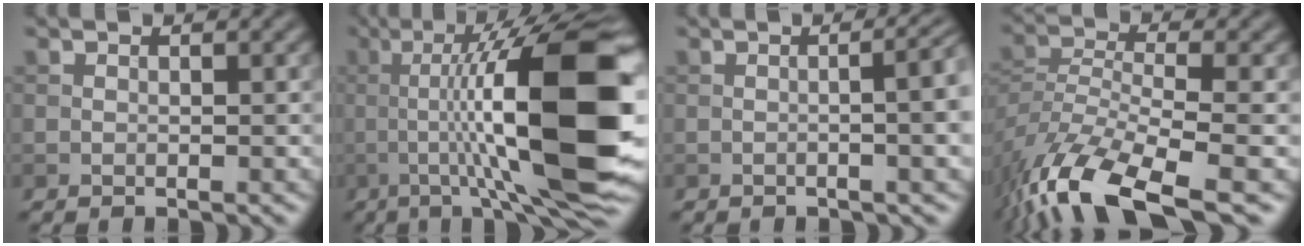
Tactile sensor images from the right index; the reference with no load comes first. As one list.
[{"total": 15.8, "force": [-0.7, 3.0, 15.5], "torque": [-0.218, 0.025, -0.012]}, {"total": 7.1, "force": [0.0, 2.8, 6.5], "torque": [-0.046, 0.018, -0.003]}, {"total": 11.6, "force": [-7.8, 3.9, 7.6], "torque": [-0.154, -0.015, -0.143]}]